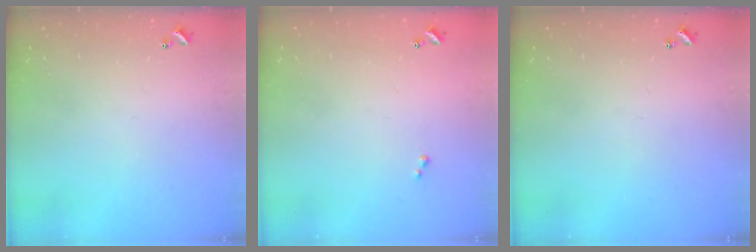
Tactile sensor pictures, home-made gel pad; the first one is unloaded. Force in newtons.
{"total": 0.0}
{"total": 0.0}